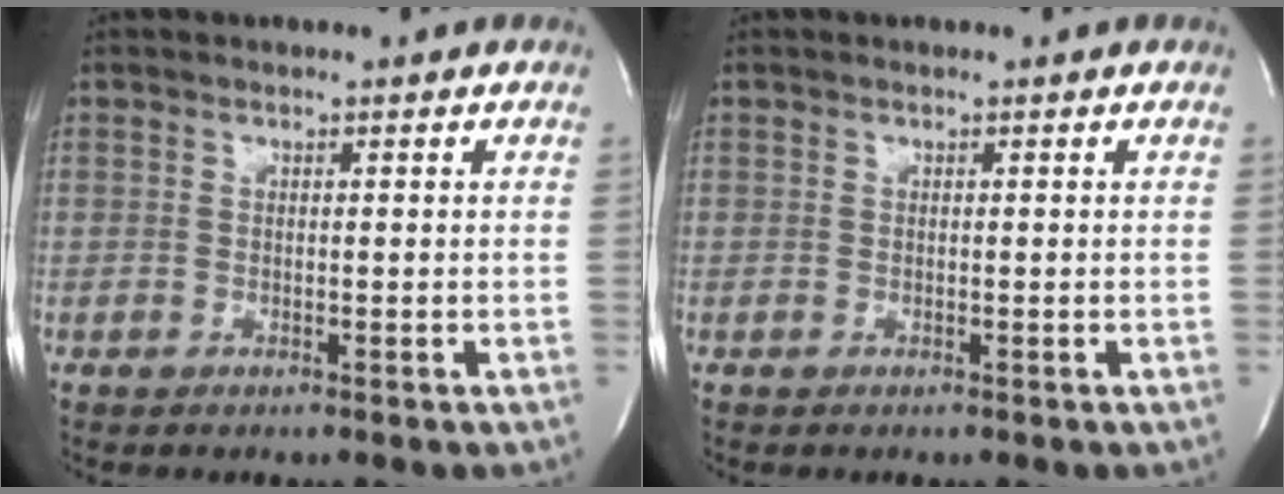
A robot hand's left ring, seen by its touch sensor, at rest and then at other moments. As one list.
[{"total": 0.0}]